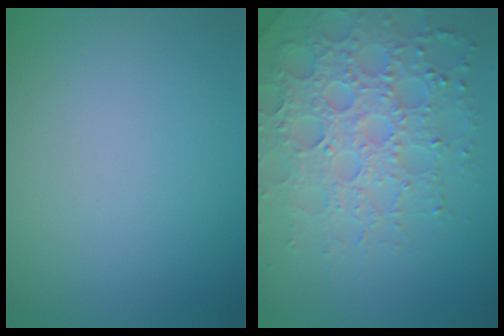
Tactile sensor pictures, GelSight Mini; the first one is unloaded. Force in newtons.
{"total": 6.9, "press": 6.7, "slide": 1.6}